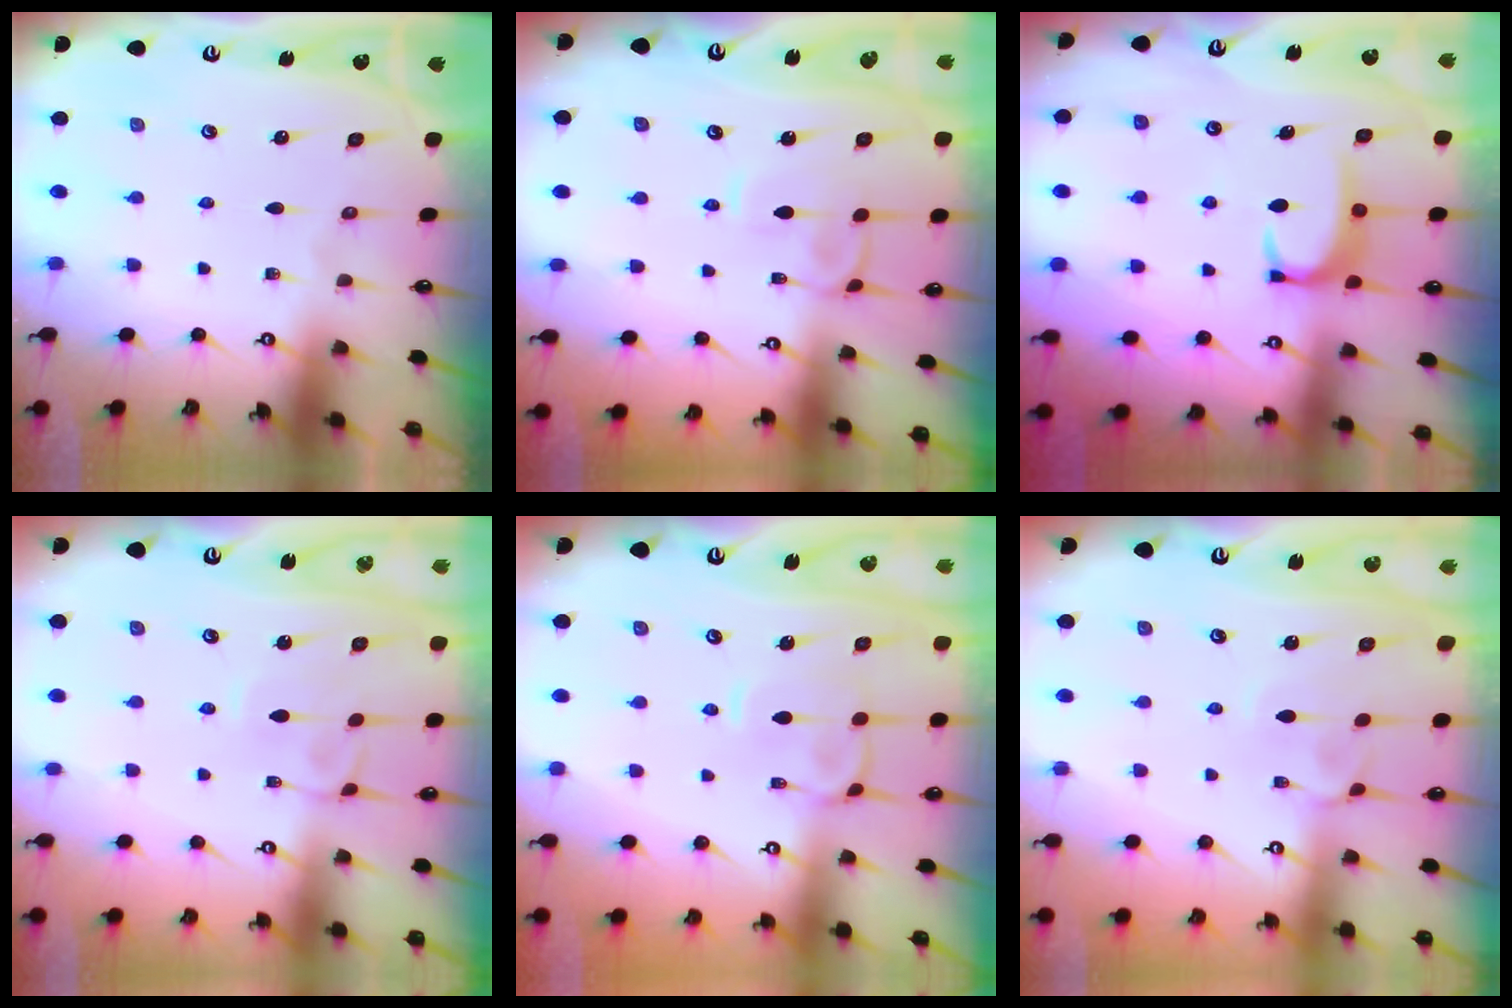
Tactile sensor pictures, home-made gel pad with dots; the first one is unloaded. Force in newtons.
{"total": 1.9, "press": 1.8, "slide": 0.7}
{"total": 3.4, "press": 3.4, "slide": 0.4}
{"total": 3.2, "press": 3.2, "slide": 0.2}
{"total": 4.3, "press": 4.1, "slide": 1.4}
{"total": 4.1, "press": 4.0, "slide": 0.5}